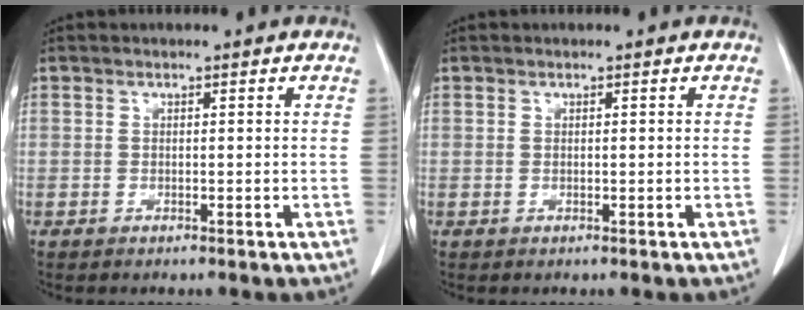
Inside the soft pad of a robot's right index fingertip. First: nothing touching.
{"total": 0.0}